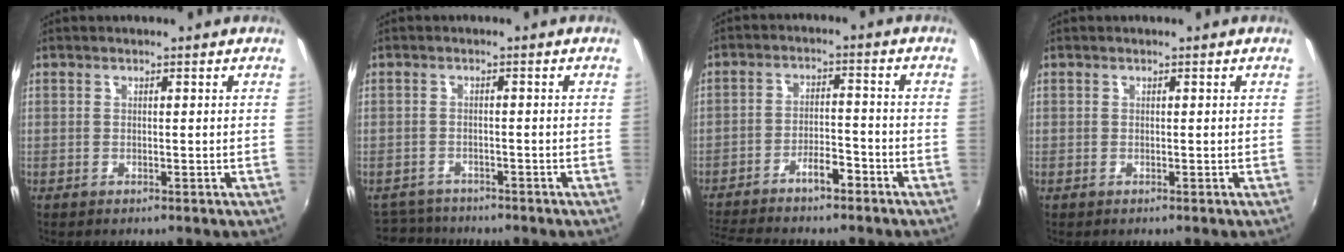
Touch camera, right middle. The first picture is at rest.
{"total": 4.5, "force": [-4.2, 1.6, 0.3], "torque": [-0.021, -0.004, -0.072]}
{"total": 7.7, "force": [-6.4, 1.4, 4.1], "torque": [-0.085, 0.009, -0.108]}
{"total": 0.0}